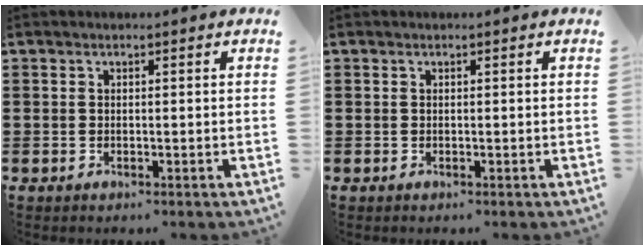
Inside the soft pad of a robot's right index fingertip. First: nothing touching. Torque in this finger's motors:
{"motor_torque": [-0.87, 1.27, 0.00, -0.01]}